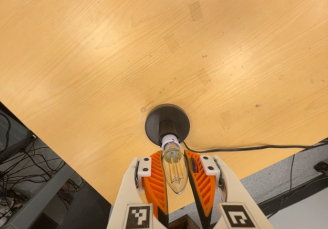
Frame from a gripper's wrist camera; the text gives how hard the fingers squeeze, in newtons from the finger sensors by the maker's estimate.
{"total": 14.1, "left": 13.3, "right": 14.8}